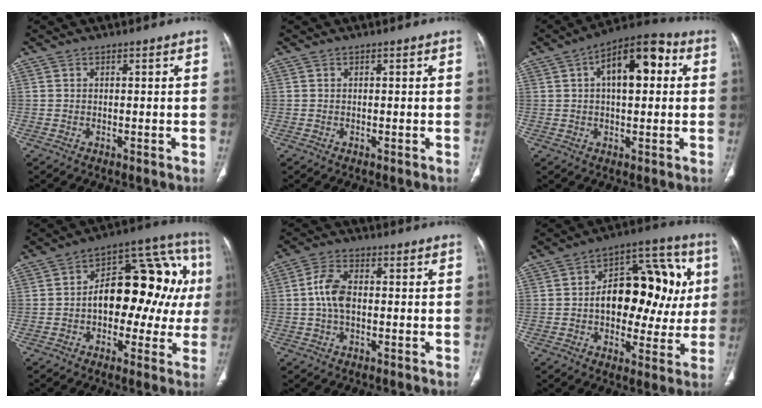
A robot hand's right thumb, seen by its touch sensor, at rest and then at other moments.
{"total": 0.0}
{"total": 12.9, "force": [3.0, 6.3, 10.9], "torque": [-0.147, 0.027, 0.037]}
{"total": 21.0, "force": [0.8, 11.8, 17.3], "torque": [-0.198, 0.051, 0.004]}
{"total": 6.0, "force": [-0.2, 3.3, 4.9], "torque": [-0.101, 0.013, -0.009]}
{"total": 20.6, "force": [1.6, 12.4, 16.5], "torque": [-0.180, 0.034, 0.023]}